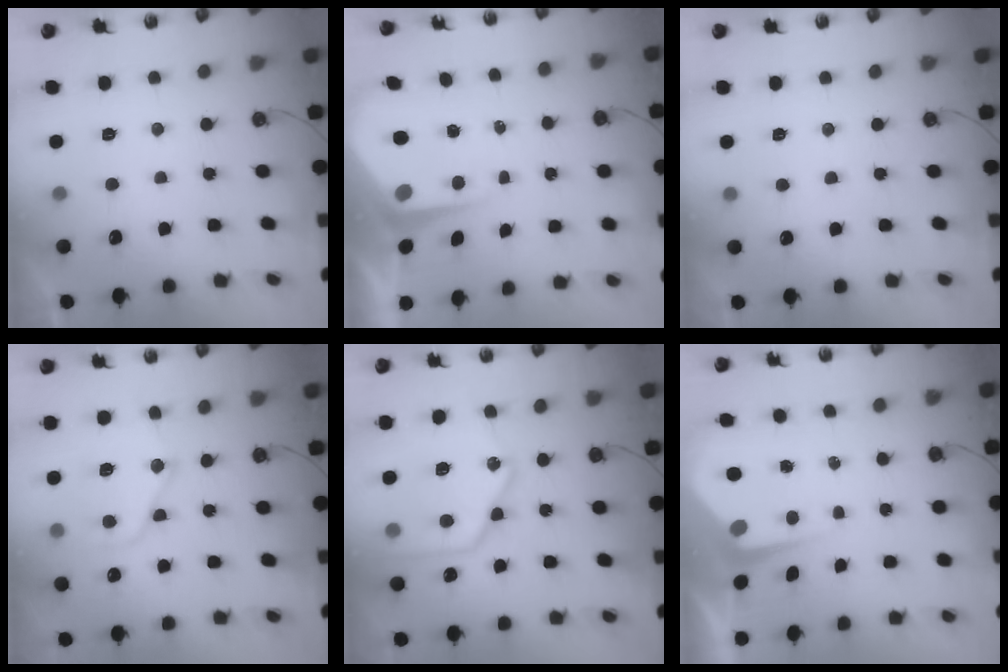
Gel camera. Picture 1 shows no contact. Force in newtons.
{"total": 7.2, "press": 7.2, "slide": 0.8}
{"total": 1.7, "press": 1.6, "slide": 0.4}
{"total": 13.7, "press": 13.6, "slide": 1.1}
{"total": 20.8, "press": 20.7, "slide": 1.9}
{"total": 5.0, "press": 5.0, "slide": 0.3}